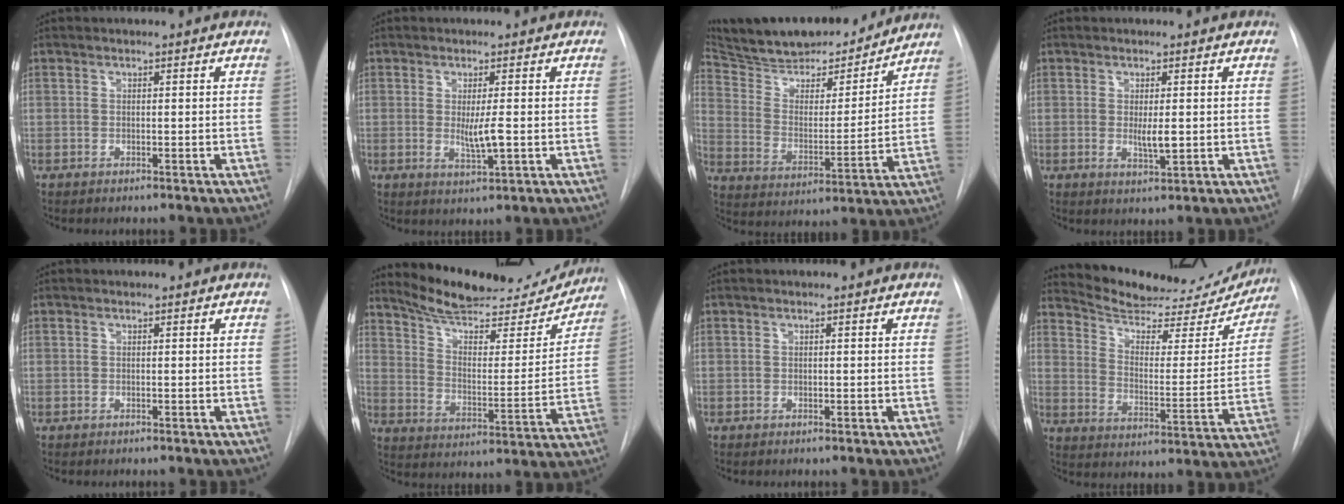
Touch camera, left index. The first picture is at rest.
{"total": 3.4, "force": [0.0, 0.3, 3.4], "torque": [-0.064, -0.009, 0.003]}
{"total": 22.2, "force": [19.9, 5.0, 8.5], "torque": [-0.143, -0.002, 0.303]}
{"total": 2.8, "force": [0.1, 0.6, 2.7], "torque": [-0.048, -0.007, 0.005]}
{"total": 0.0}
{"total": 20.8, "force": [19.3, 4.4, 6.4], "torque": [-0.092, -0.026, 0.274]}
{"total": 0.0}
{"total": 22.5, "force": [21.1, 4.9, 6.0], "torque": [-0.081, -0.046, 0.282]}